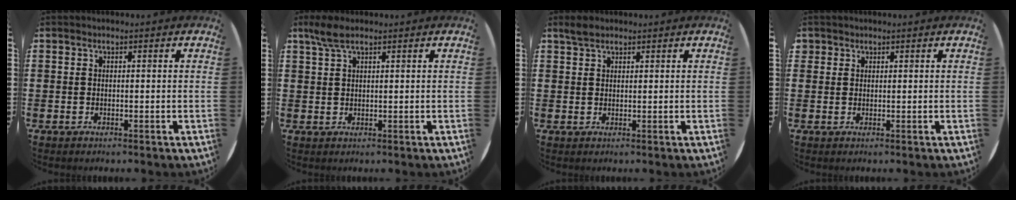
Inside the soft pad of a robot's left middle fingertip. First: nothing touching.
{"total": 2.8, "force": [2.0, 0.7, 1.8], "torque": [-0.040, 0.004, 0.037]}
{"total": 1.9, "force": [1.7, 0.7, 0.6], "torque": [-0.007, 0.002, 0.031]}
{"total": 1.0, "force": [0.8, 0.5, 0.0], "torque": [-0.002, 0.002, 0.018]}